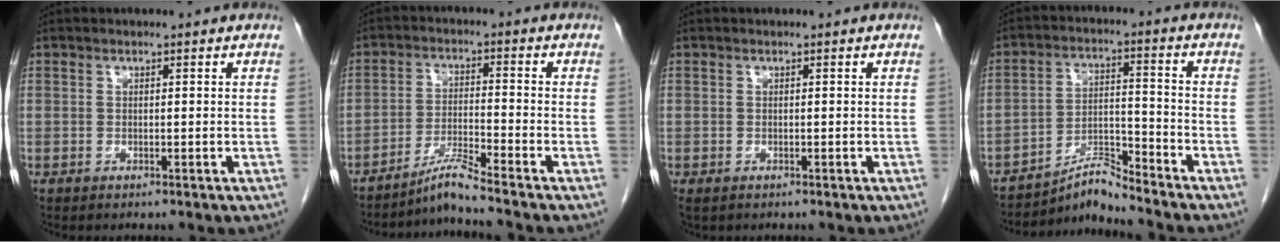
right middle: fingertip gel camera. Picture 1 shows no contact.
{"total": 5.0, "force": [-4.4, -1.9, 1.5], "torque": [-0.032, -0.023, -0.086]}
{"total": 1.0, "force": [-0.6, 0.6, 0.5], "torque": [-0.012, -0.001, -0.005]}
{"total": 6.1, "force": [-5.9, -1.1, 0.5], "torque": [-0.014, 0.007, -0.105]}